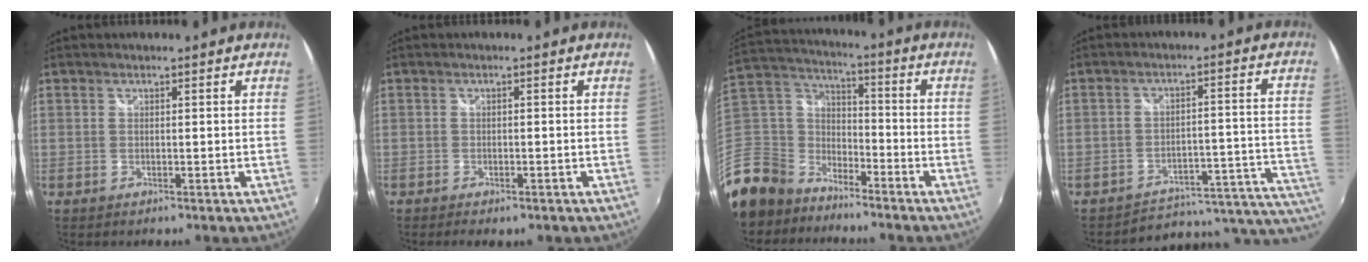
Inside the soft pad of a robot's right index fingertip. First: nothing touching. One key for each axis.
{"total": 2.8, "fx": -2.0, "fy": 1.2, "fz": 1.5, "tx": -0.034, "ty": -0.011, "tz": -0.031}
{"total": 17.1, "fx": -10.5, "fy": 12.5, "fz": 5.0, "tx": -0.186, "ty": 0.025, "tz": -0.199}
{"total": 15.8, "fx": -12.6, "fy": 6.6, "fz": 6.8, "tx": -0.076, "ty": 0.010, "tz": -0.145}